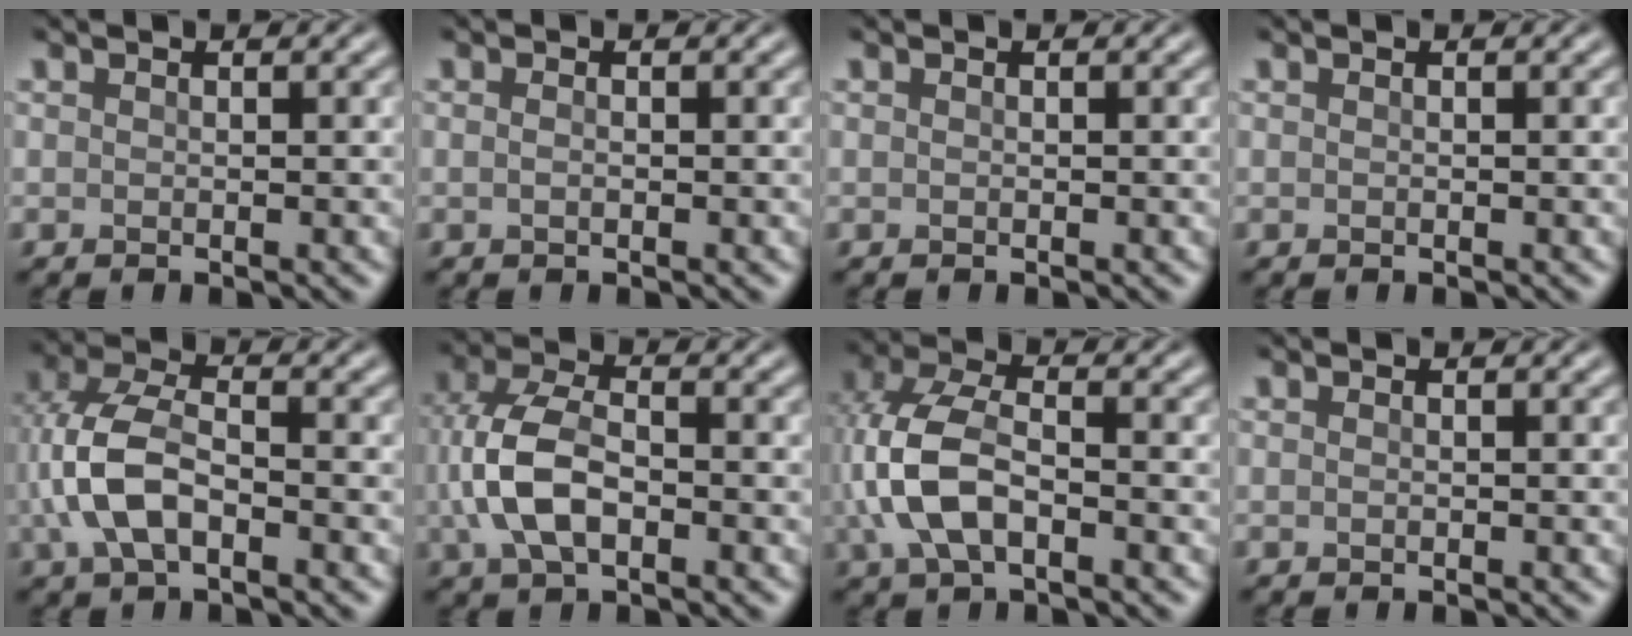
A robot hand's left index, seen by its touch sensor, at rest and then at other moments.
{"total": 0.6, "force": [-0.1, 0.3, 0.5], "torque": [-0.012, -0.003, -0.002]}
{"total": 0.0}
{"total": 0.0}
{"total": 6.3, "force": [-1.2, 3.5, 5.1], "torque": [-0.123, 0.008, -0.030]}
{"total": 6.4, "force": [-0.9, 3.7, 5.1], "torque": [-0.121, 0.002, -0.022]}
{"total": 7.0, "force": [-0.9, 3.9, 5.7], "torque": [-0.137, 0.010, -0.026]}
{"total": 0.0}